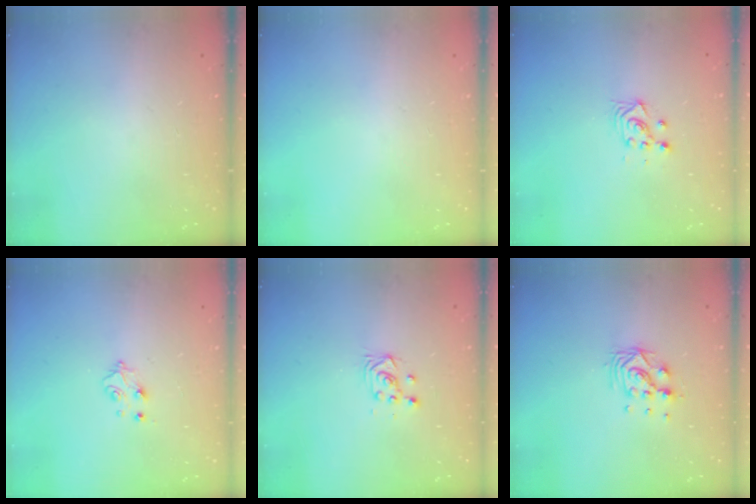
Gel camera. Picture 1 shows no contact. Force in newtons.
{"total": 0.0}
{"total": 3.6, "press": 3.4, "slide": 1.2}
{"total": 4.4, "press": 4.4, "slide": 0.5}
{"total": 4.1, "press": 4.0, "slide": 1.0}
{"total": 8.8, "press": 8.8, "slide": 0.6}